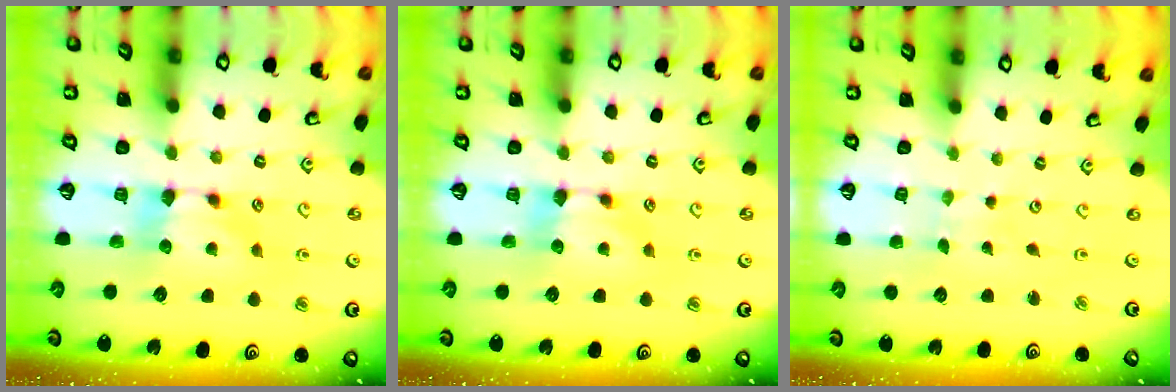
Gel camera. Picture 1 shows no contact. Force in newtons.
{"total": 0.0}
{"total": 6.4, "press": 6.4, "slide": 0.4}